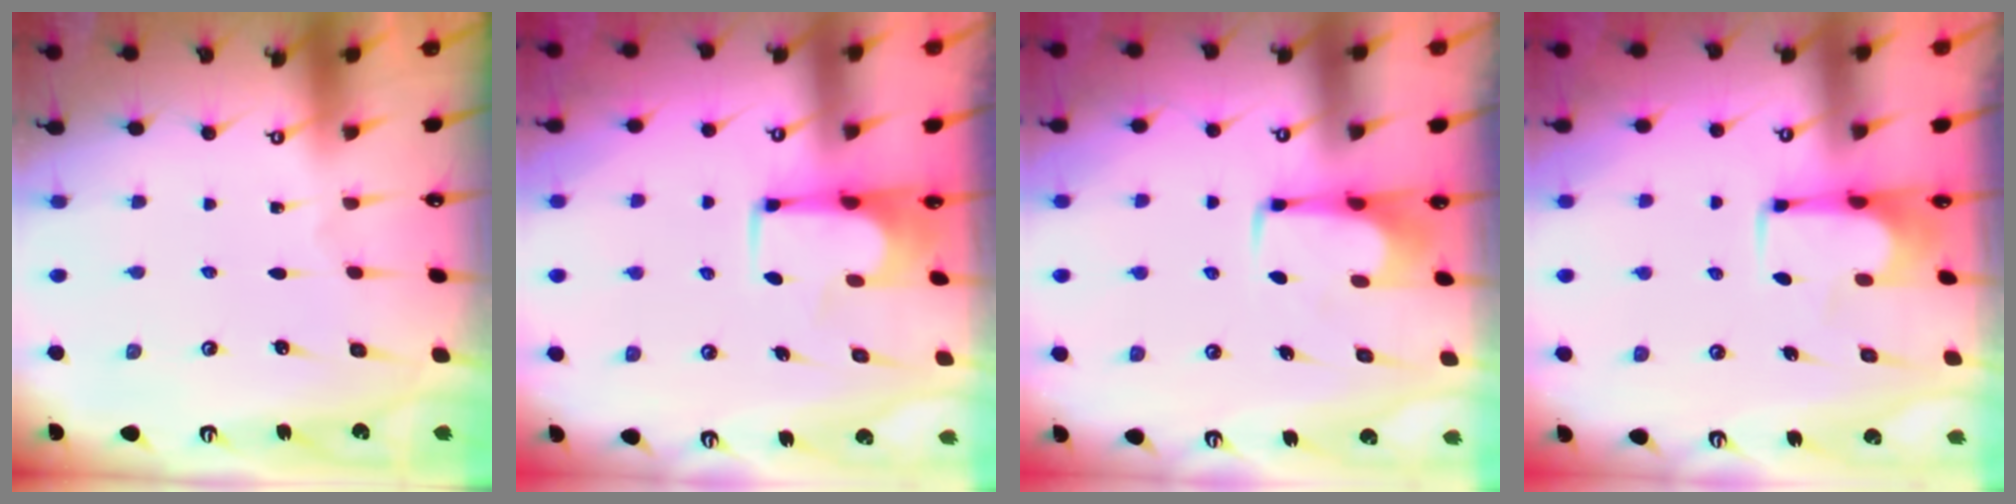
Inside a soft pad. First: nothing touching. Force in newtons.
{"total": 1.6, "press": 1.5, "slide": 0.1}
{"total": 1.1, "press": 1.0, "slide": 0.5}
{"total": 0.0}